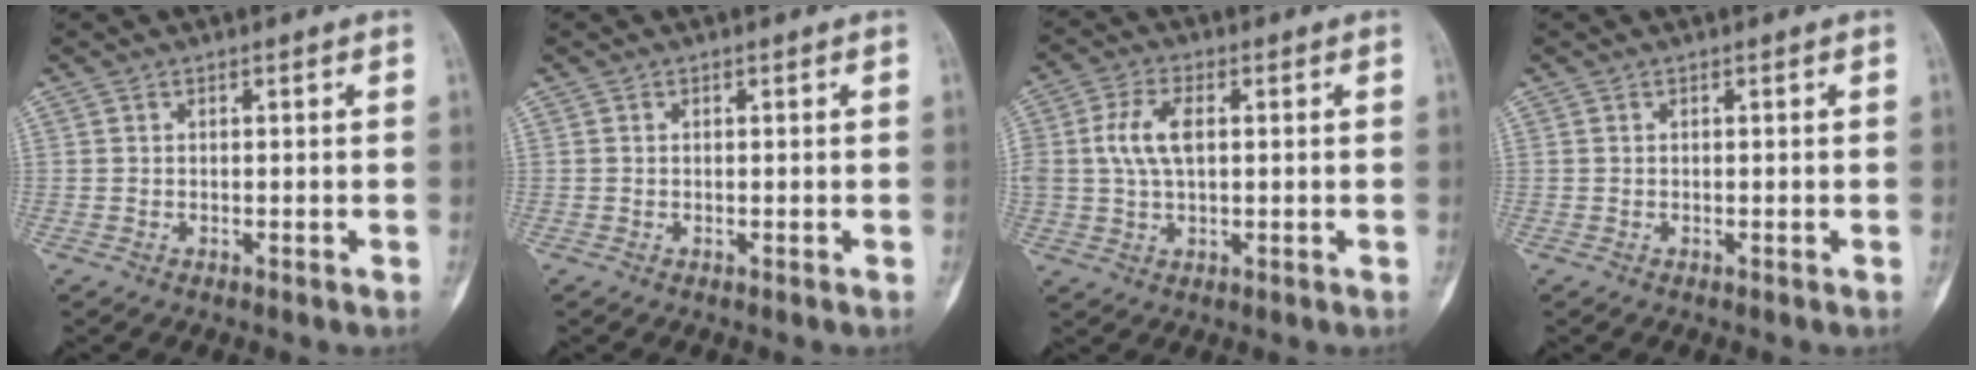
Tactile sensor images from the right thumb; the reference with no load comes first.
{"total": 0.0}
{"total": 7.3, "force": [1.1, 4.0, 6.0], "torque": [-0.125, 0.009, 0.020]}
{"total": 0.0}